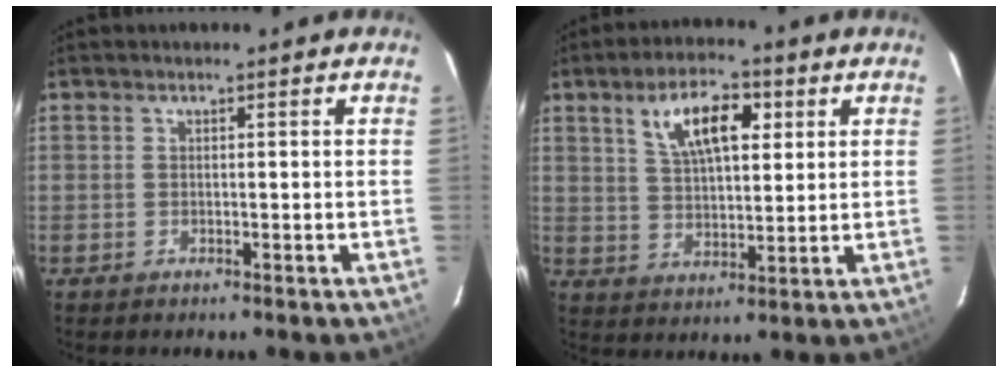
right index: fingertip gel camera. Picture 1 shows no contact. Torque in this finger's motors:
{"motor_torque": [1.00, 0.65, 0.59, 0.11]}